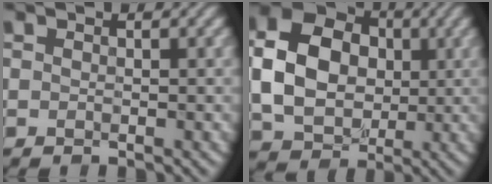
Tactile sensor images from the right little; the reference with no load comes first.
{"total": 10.4, "force": [0.1, 8.3, 6.2], "torque": [-0.139, 0.011, 0.005]}